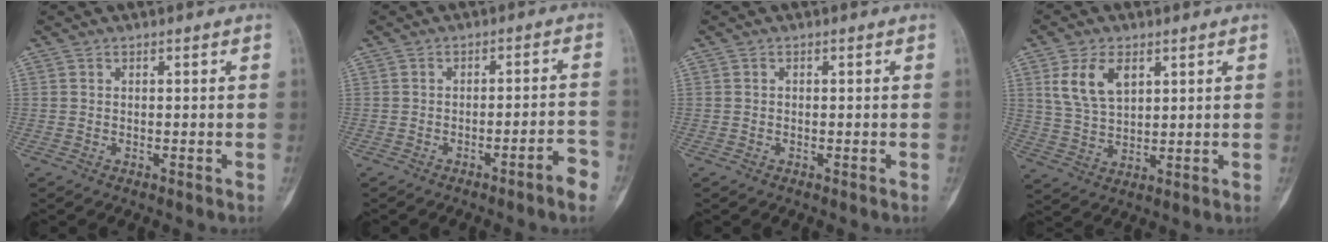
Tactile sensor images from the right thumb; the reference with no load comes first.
{"total": 4.8, "force": [-2.9, 0.3, 3.8], "torque": [-0.057, 0.027, -0.039]}
{"total": 0.0}
{"total": 8.4, "force": [3.5, 4.8, 5.9], "torque": [-0.106, -0.011, 0.074]}